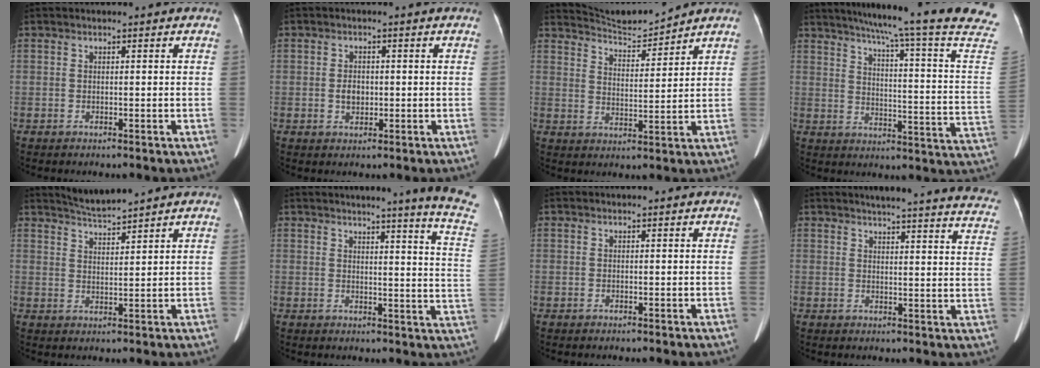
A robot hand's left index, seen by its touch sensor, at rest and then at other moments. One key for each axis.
{"total": 2.2, "fx": -0.3, "fy": 1.6, "fz": 1.5, "tx": -0.033, "ty": 0.003, "tz": -0.002}
{"total": 6.6, "fx": 6.6, "fy": -0.8, "fz": 0.0, "tx": -0.013, "ty": 0.000, "tz": 0.123}
{"total": 24.8, "fx": 20.7, "fy": -2.2, "fz": 13.4, "tx": -0.201, "ty": -0.075, "tz": 0.254}
{"total": 3.6, "fx": 3.5, "fy": -0.8, "fz": 0.3, "tx": -0.010, "ty": 0.002, "tz": 0.070}
{"total": 12.1, "fx": 10.3, "fy": -2.3, "fz": 5.9, "tx": -0.077, "ty": -0.080, "tz": 0.097}
{"total": 0.0}
{"total": 22.8, "fx": 21.0, "fy": 1.4, "fz": 8.7, "tx": -0.107, "ty": -0.075, "tz": 0.224}